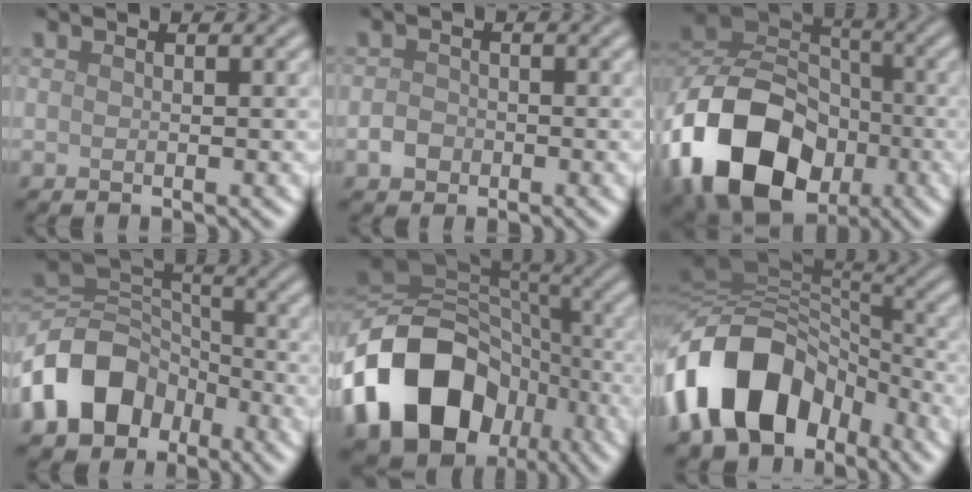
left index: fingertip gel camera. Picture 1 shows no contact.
{"total": 1.6, "force": [-0.7, 1.3, 0.6], "torque": [-0.008, 0.000, -0.017]}
{"total": 16.4, "force": [-7.0, 12.0, 8.7], "torque": [-0.198, -0.018, -0.136]}
{"total": 9.9, "force": [-5.0, 7.1, 4.7], "torque": [-0.084, 0.002, -0.111]}
{"total": 17.0, "force": [-7.2, 12.4, 9.1], "torque": [-0.187, -0.015, -0.130]}
{"total": 13.4, "force": [-6.4, 9.0, 7.7], "torque": [-0.152, 0.012, -0.123]}